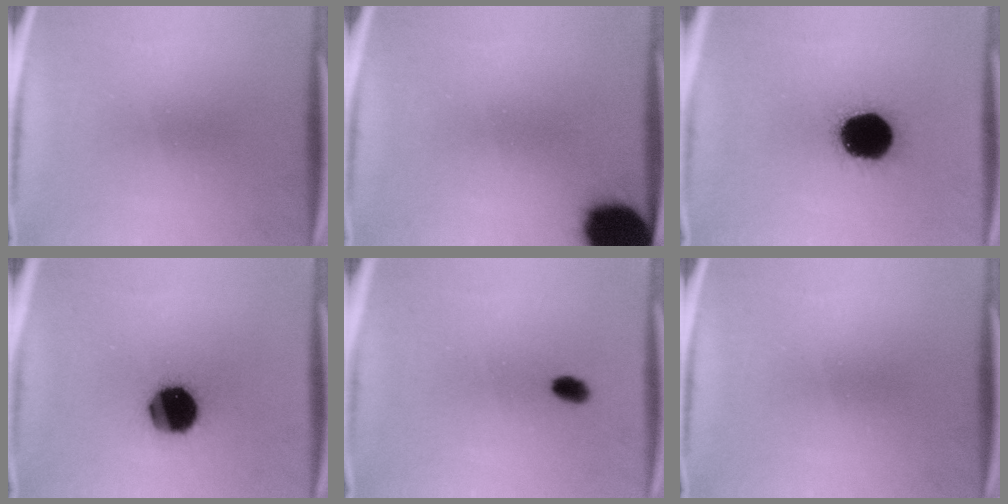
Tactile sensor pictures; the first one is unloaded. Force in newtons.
{"total": 18.4}
{"total": 18.3}
{"total": 16.0}
{"total": 2.5}
{"total": 0.0}